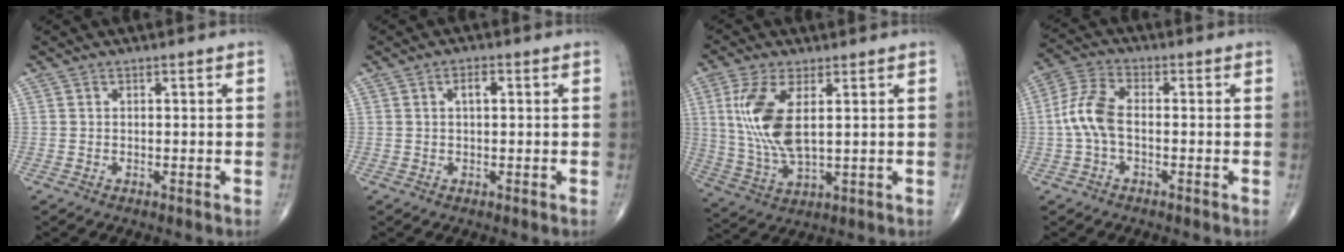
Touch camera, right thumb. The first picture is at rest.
{"total": 2.3, "force": [0.5, 1.0, 2.0], "torque": [-0.028, 0.003, 0.007]}
{"total": 12.1, "force": [2.6, 5.0, 10.7], "torque": [-0.238, -0.012, 0.060]}
{"total": 7.5, "force": [-0.8, 3.8, 6.3], "torque": [-0.147, 0.023, -0.023]}